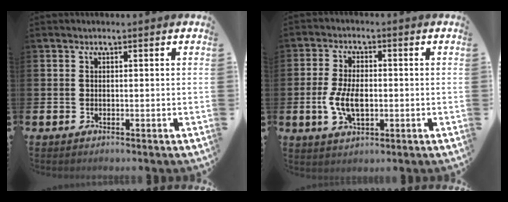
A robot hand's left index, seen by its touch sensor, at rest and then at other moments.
{"total": 5.9, "force": [-0.6, 3.2, 4.9], "torque": [-0.095, 0.000, -0.015]}